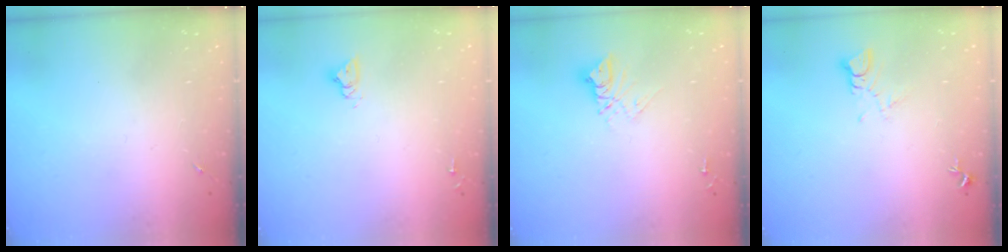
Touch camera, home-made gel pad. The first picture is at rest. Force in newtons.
{"total": 4.8, "press": 4.8, "slide": 0.3}
{"total": 9.3, "press": 9.3, "slide": 0.8}
{"total": 3.5, "press": 3.4, "slide": 0.3}